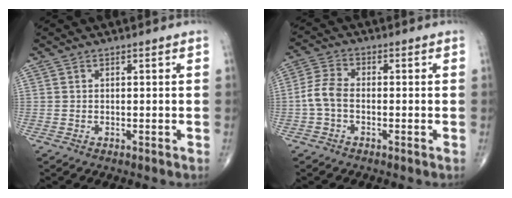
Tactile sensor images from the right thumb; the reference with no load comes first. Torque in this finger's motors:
{"motor_torque": [-0.03, 0.06, 0.39, -0.26, 0.03]}